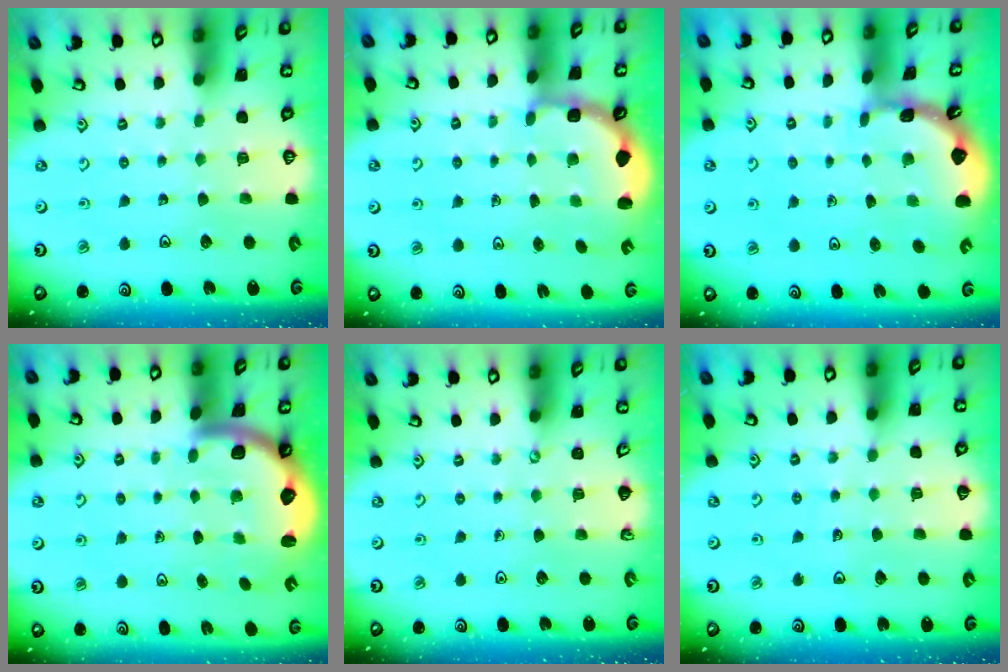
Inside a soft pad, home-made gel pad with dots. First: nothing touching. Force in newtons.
{"total": 3.0, "press": 2.6, "slide": 1.5}
{"total": 1.6, "press": 1.6, "slide": 0.1}
{"total": 2.8, "press": 2.8, "slide": 0.5}
{"total": 0.0}
{"total": 2.9, "press": 2.9, "slide": 0.2}